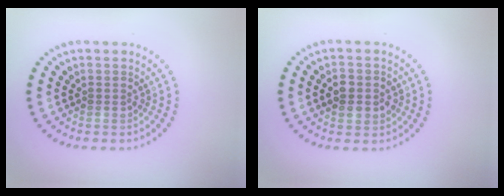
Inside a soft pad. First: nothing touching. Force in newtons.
{"total": 2.7, "press": 2.7, "slide": 0.2}